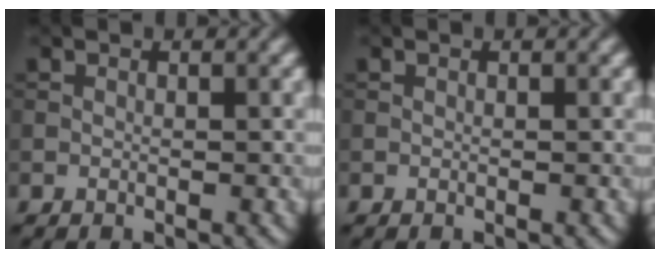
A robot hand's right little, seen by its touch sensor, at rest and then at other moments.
{"total": 0.0}